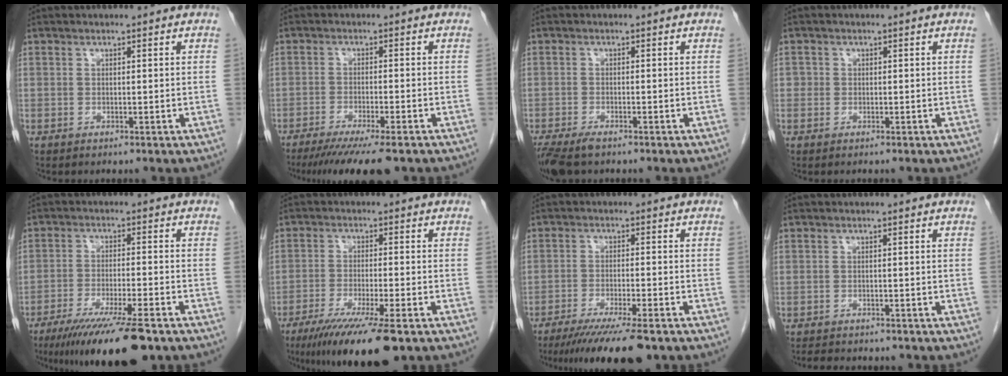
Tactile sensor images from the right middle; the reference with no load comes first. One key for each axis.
{"total": 11.3, "fx": -8.9, "fy": 1.0, "fz": 6.8, "tx": -0.093, "ty": -0.023, "tz": -0.134}
{"total": 5.1, "fx": -3.8, "fy": 1.5, "fz": 3.0, "tx": -0.057, "ty": -0.012, "tz": -0.067}
{"total": 1.0, "fx": -0.2, "fy": 1.0, "fz": 0.1, "tx": 0.005, "ty": 0.006, "tz": -0.006}
{"total": 14.3, "fx": -10.4, "fy": 1.3, "fz": 9.7, "tx": -0.151, "ty": -0.038, "tz": -0.167}
{"total": 12.9, "fx": -8.8, "fy": 1.0, "fz": 9.4, "tx": -0.157, "ty": -0.036, "tz": -0.140}
{"total": 12.4, "fx": -9.6, "fy": 1.0, "fz": 7.7, "tx": -0.116, "ty": -0.030, "tz": -0.150}
{"total": 6.2, "fx": -5.4, "fy": 1.8, "fz": 2.3, "tx": -0.038, "ty": -0.006, "tz": -0.071}